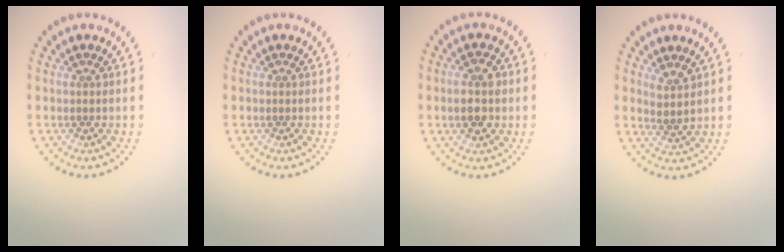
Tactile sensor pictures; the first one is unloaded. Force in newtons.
{"total": 0.0}
{"total": 3.6, "press": 3.6, "slide": 0.1}
{"total": 2.0, "press": 1.6, "slide": 1.2}